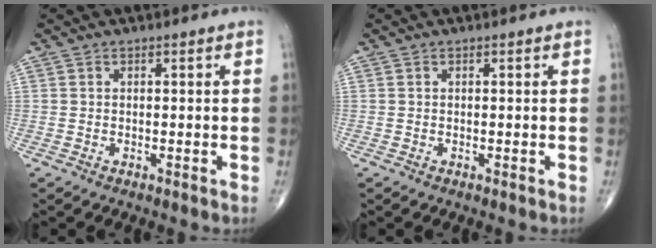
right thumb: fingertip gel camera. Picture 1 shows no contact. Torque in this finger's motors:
{"motor_torque": [0.00, 0.00, -0.03, -0.03, 0.00]}